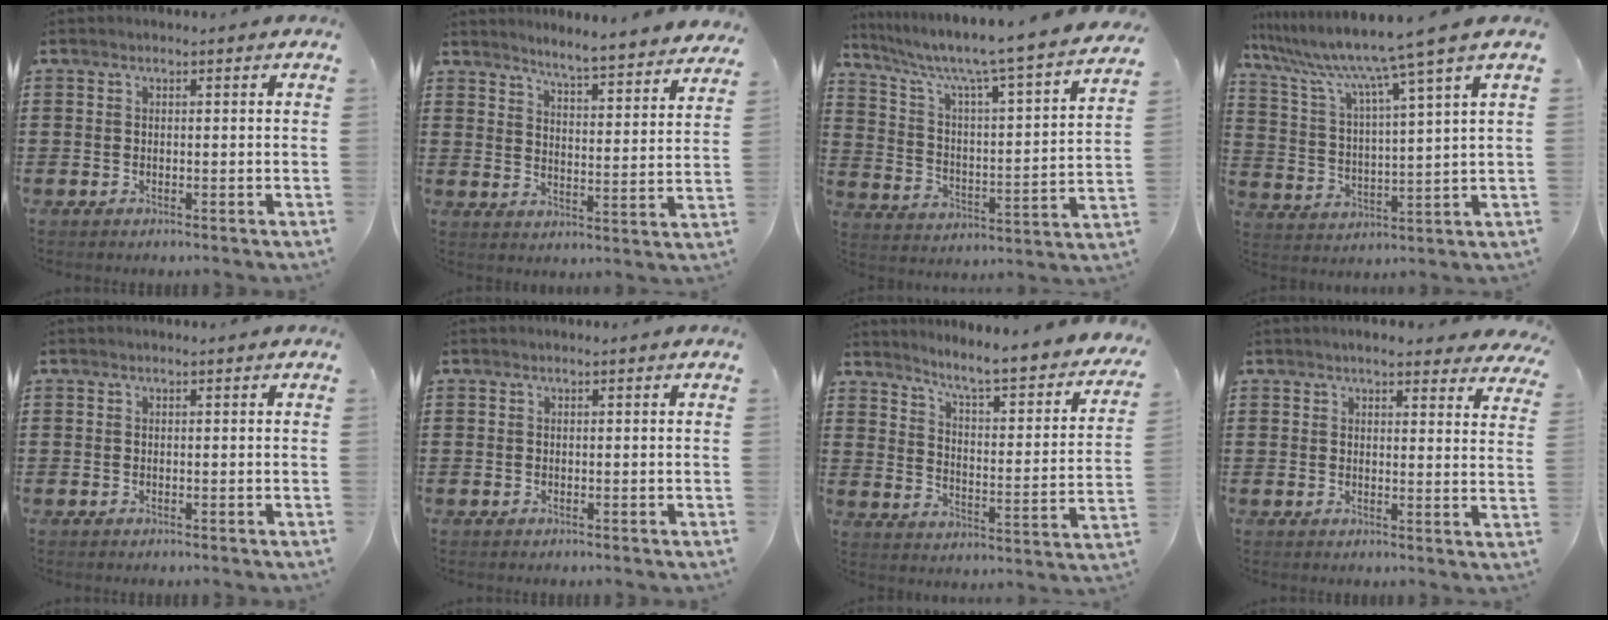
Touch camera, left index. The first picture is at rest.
{"total": 4.5, "force": [4.3, -1.0, 0.6], "torque": [-0.034, -0.039, 0.069]}
{"total": 6.3, "force": [5.2, -0.2, 3.5], "torque": [-0.093, -0.054, 0.076]}
{"total": 9.3, "force": [7.3, -1.2, 5.5], "torque": [-0.138, -0.049, 0.111]}
{"total": 0.0}
{"total": 0.0}
{"total": 5.5, "force": [4.7, -0.4, 2.9], "torque": [-0.070, -0.046, 0.065]}
{"total": 4.1, "force": [3.8, 0.3, 1.5], "torque": [-0.033, -0.011, 0.068]}